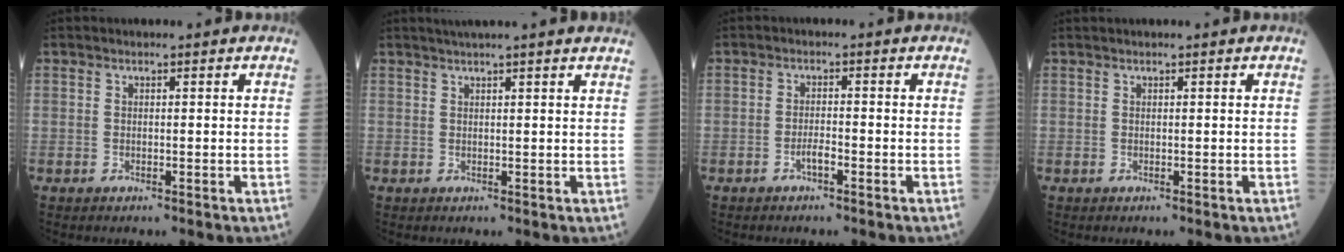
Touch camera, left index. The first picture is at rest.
{"total": 6.6, "force": [5.6, -0.7, 3.3], "torque": [-0.044, 0.028, 0.065]}
{"total": 1.8, "force": [-1.1, 0.2, 1.4], "torque": [-0.025, 0.002, -0.021]}
{"total": 0.0}